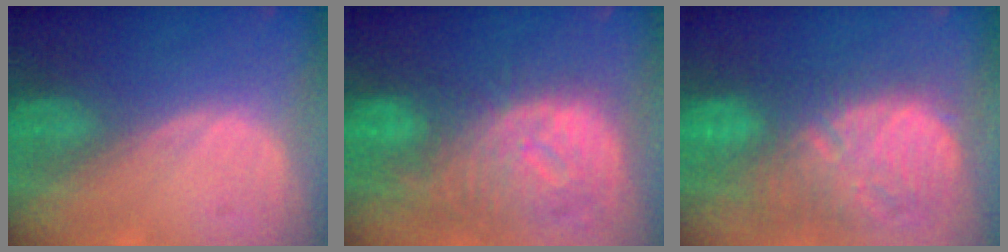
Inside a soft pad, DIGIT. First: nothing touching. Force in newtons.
{"total": 12.2, "press": 10.5, "slide": 6.2}
{"total": 13.0, "press": 11.4, "slide": 6.2}